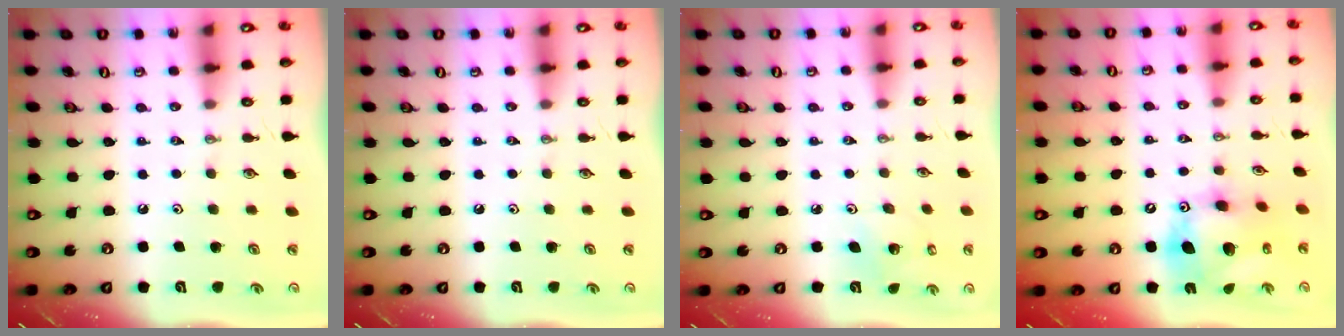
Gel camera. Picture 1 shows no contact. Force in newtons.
{"total": 0.0}
{"total": 3.5, "press": 3.5, "slide": 0.3}
{"total": 15.4, "press": 15.4, "slide": 1.4}